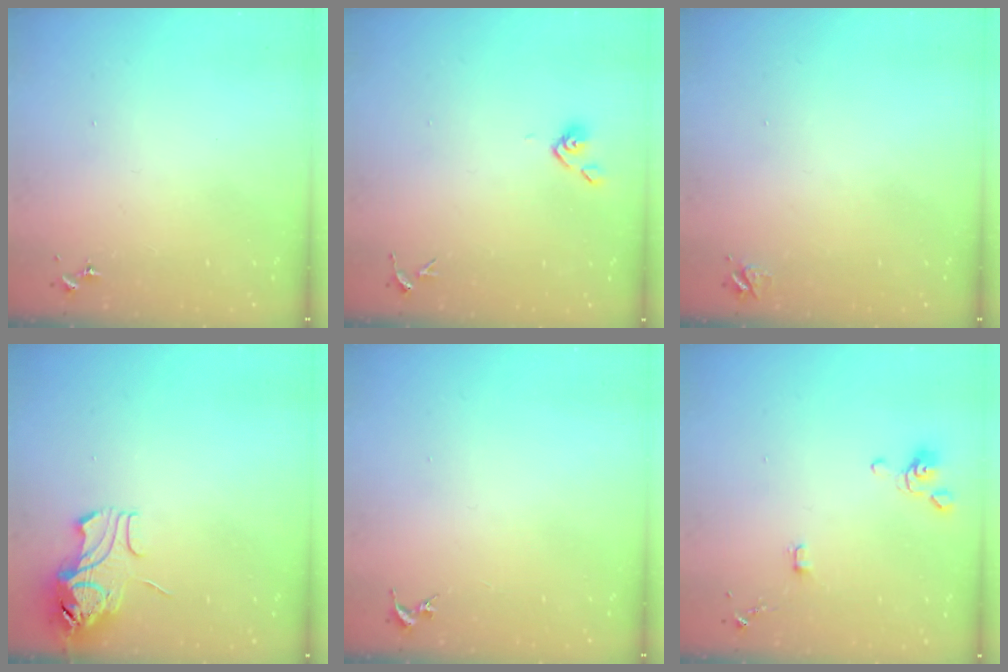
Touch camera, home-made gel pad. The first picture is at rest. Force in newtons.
{"total": 4.3, "press": 4.1, "slide": 1.3}
{"total": 3.7, "press": 3.6, "slide": 0.5}
{"total": 10.2, "press": 10.2, "slide": 1.2}
{"total": 0.0}
{"total": 4.1, "press": 4.0, "slide": 0.7}